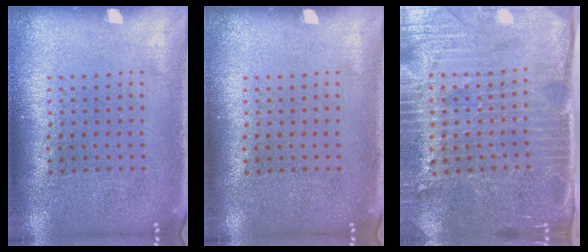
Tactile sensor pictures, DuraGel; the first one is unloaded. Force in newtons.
{"total": 0.0}
{"total": 4.4, "press": 3.8, "slide": 2.3}